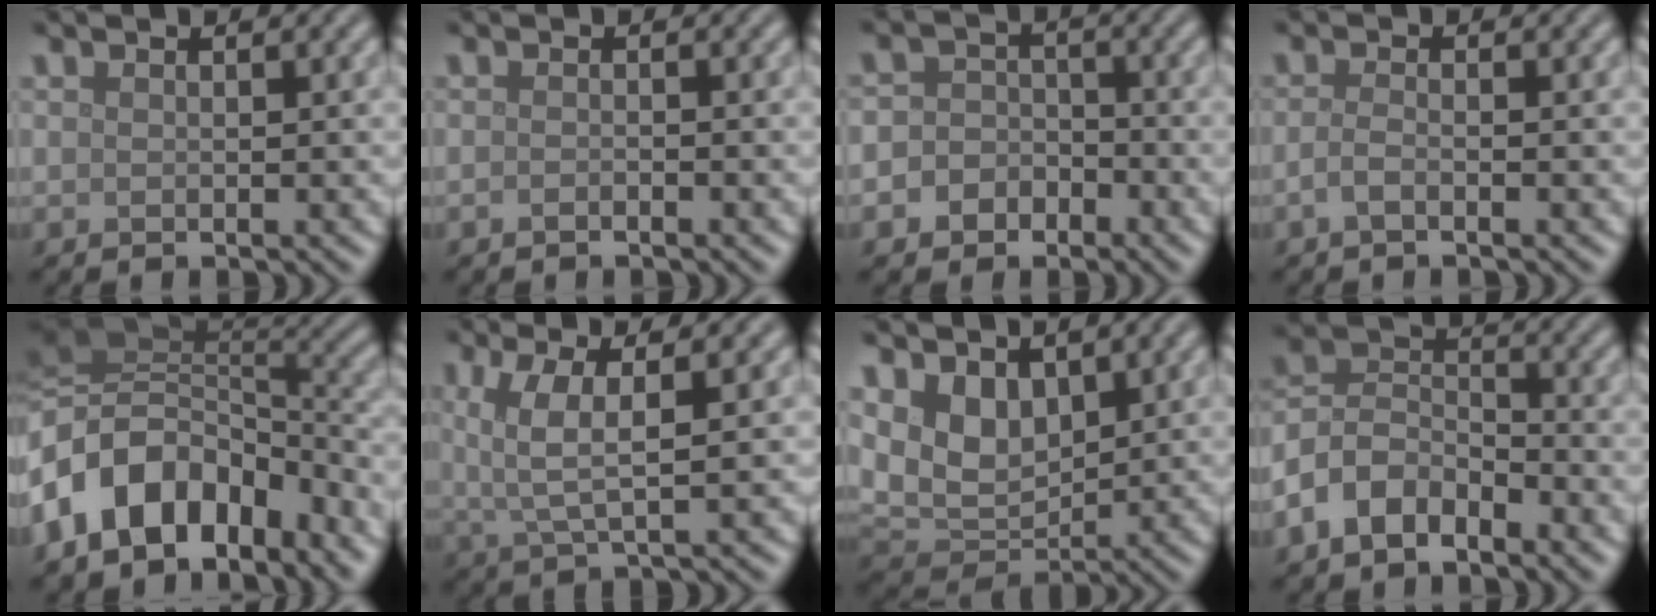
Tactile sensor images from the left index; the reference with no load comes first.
{"total": 0.7, "force": [-0.5, 0.2, 0.4], "torque": [-0.009, 0.000, -0.010]}
{"total": 3.9, "force": [-1.8, 3.3, 0.9], "torque": [0.020, 0.008, -0.051]}
{"total": 1.3, "force": [-0.7, 0.4, 1.0], "torque": [-0.023, 0.001, -0.018]}
{"total": 12.4, "force": [-5.0, 8.4, 7.7], "torque": [-0.151, 0.009, -0.091]}
{"total": 4.1, "force": [1.1, 1.1, 3.7], "torque": [-0.082, 0.001, 0.025]}
{"total": 5.6, "force": [2.2, 3.9, 3.5], "torque": [-0.075, -0.012, 0.041]}
{"total": 6.1, "force": [-3.1, 3.8, 3.7], "torque": [-0.072, 0.008, -0.071]}